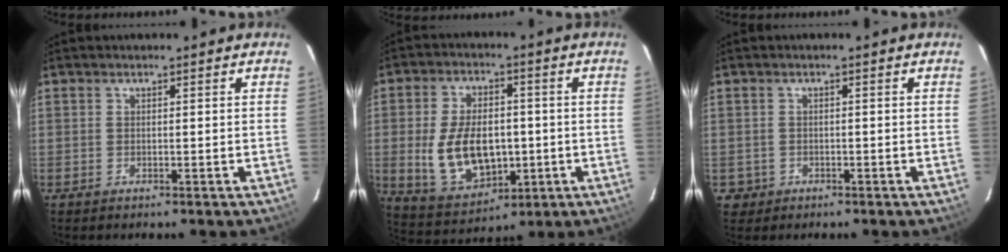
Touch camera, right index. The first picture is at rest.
{"total": 14.0, "force": [-1.5, 8.9, 10.7], "torque": [-0.223, -0.006, -0.004]}
{"total": 2.7, "force": [-0.7, 2.6, 0.3], "torque": [-0.011, 0.003, -0.004]}